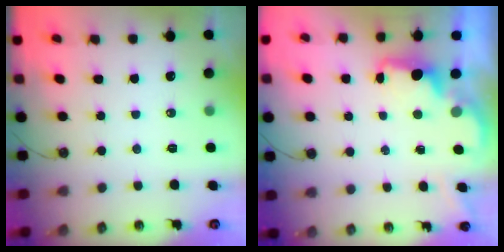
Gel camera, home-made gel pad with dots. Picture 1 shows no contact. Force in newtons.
{"total": 1.5, "press": 1.3, "slide": 0.7}